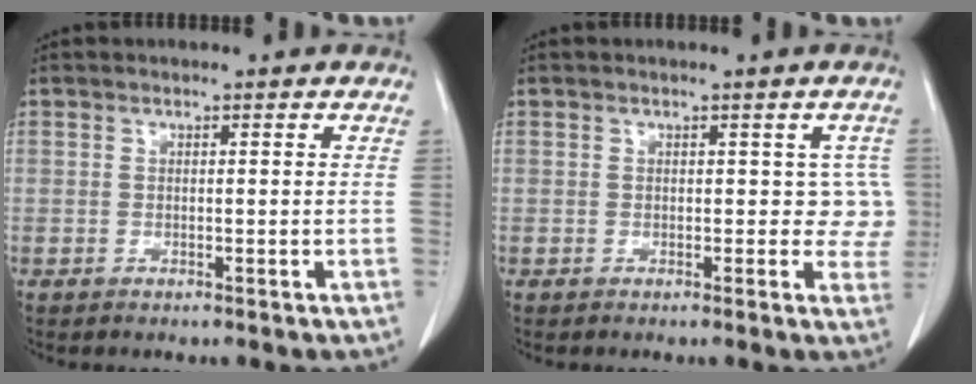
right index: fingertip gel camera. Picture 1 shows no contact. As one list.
[{"total": 3.4, "force": [0.3, 2.4, 2.4], "torque": [-0.001, 0.012, -0.001]}]